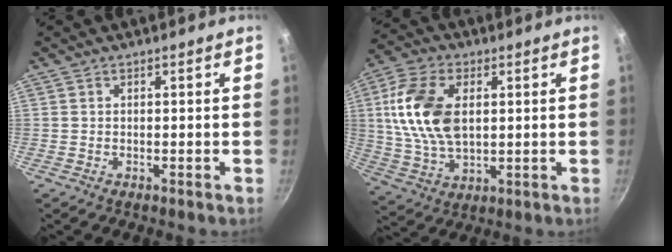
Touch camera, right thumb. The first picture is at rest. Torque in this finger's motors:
{"motor_torque": [1.07, 2.39, 1.59, -0.01, 0.19]}